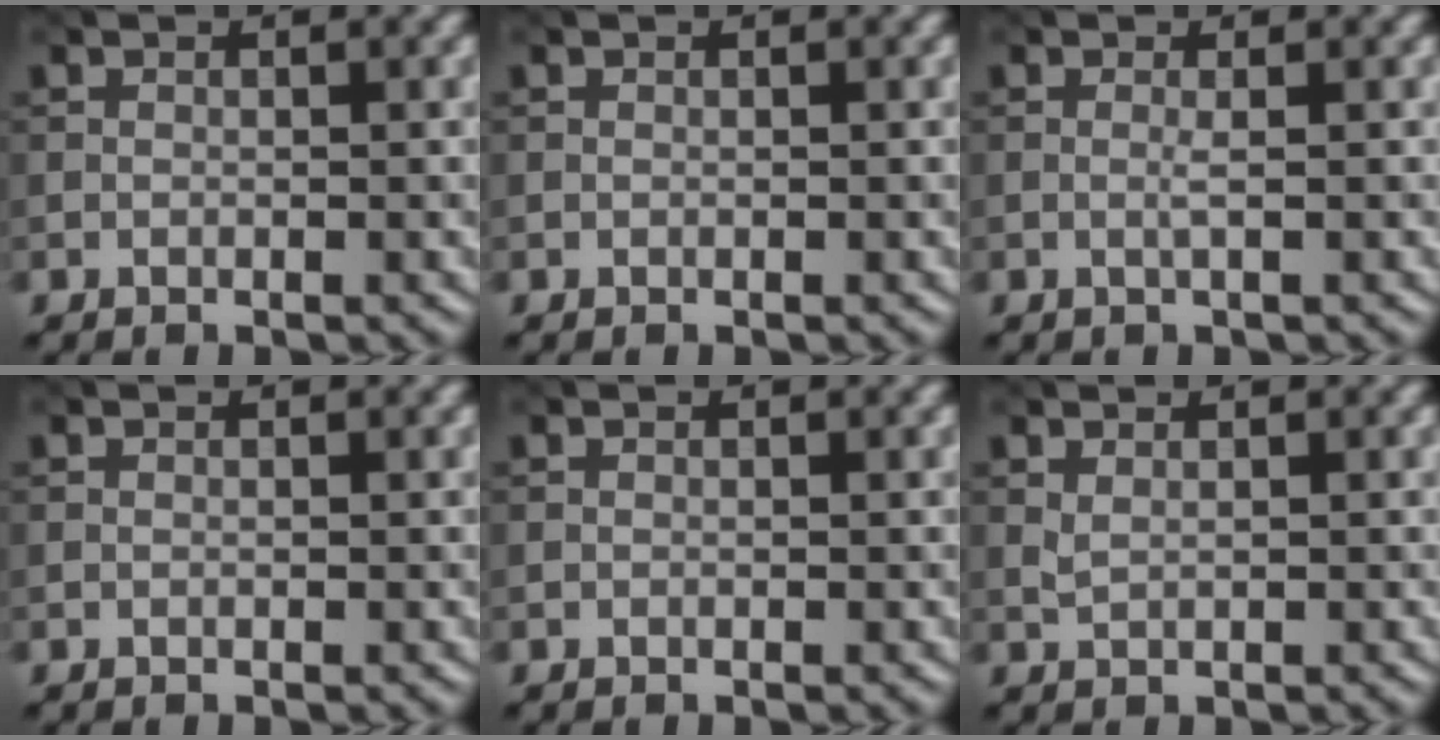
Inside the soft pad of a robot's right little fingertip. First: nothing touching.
{"total": 0.0}
{"total": 0.7, "force": [0.0, 0.0, 0.7], "torque": [-0.017, -0.001, -0.003]}
{"total": 0.0}
{"total": 0.0}
{"total": 0.7, "force": [0.5, 0.2, 0.4], "torque": [-0.012, 0.000, 0.011]}